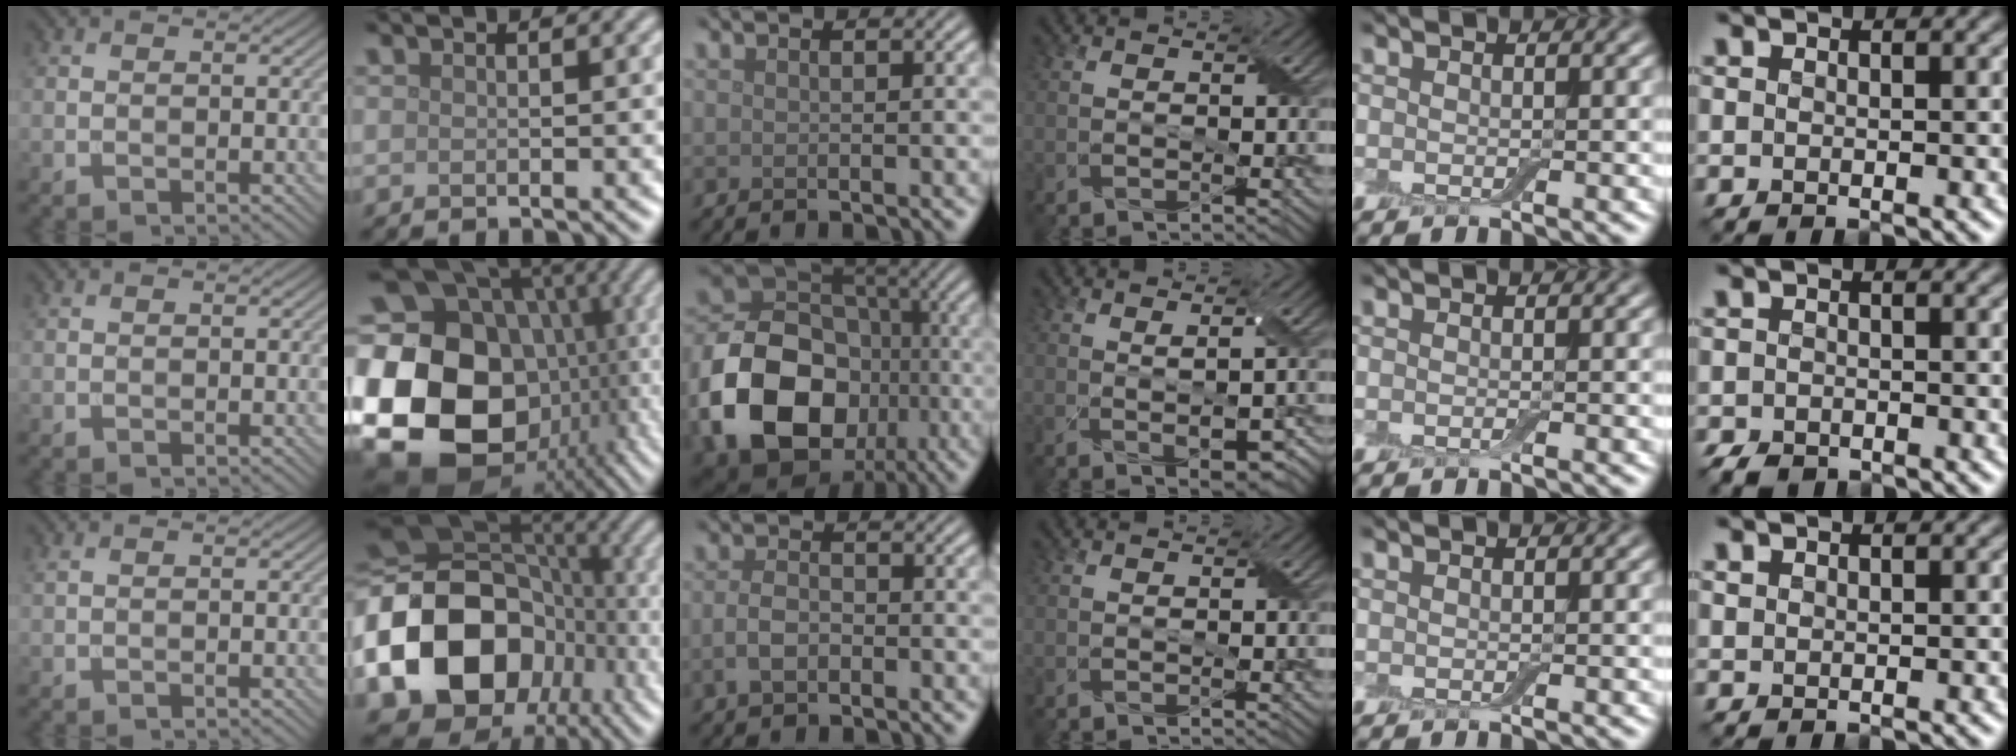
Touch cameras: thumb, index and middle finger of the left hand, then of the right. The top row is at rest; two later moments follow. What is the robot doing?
{"motion": "fold", "object": "aluminum foil"}